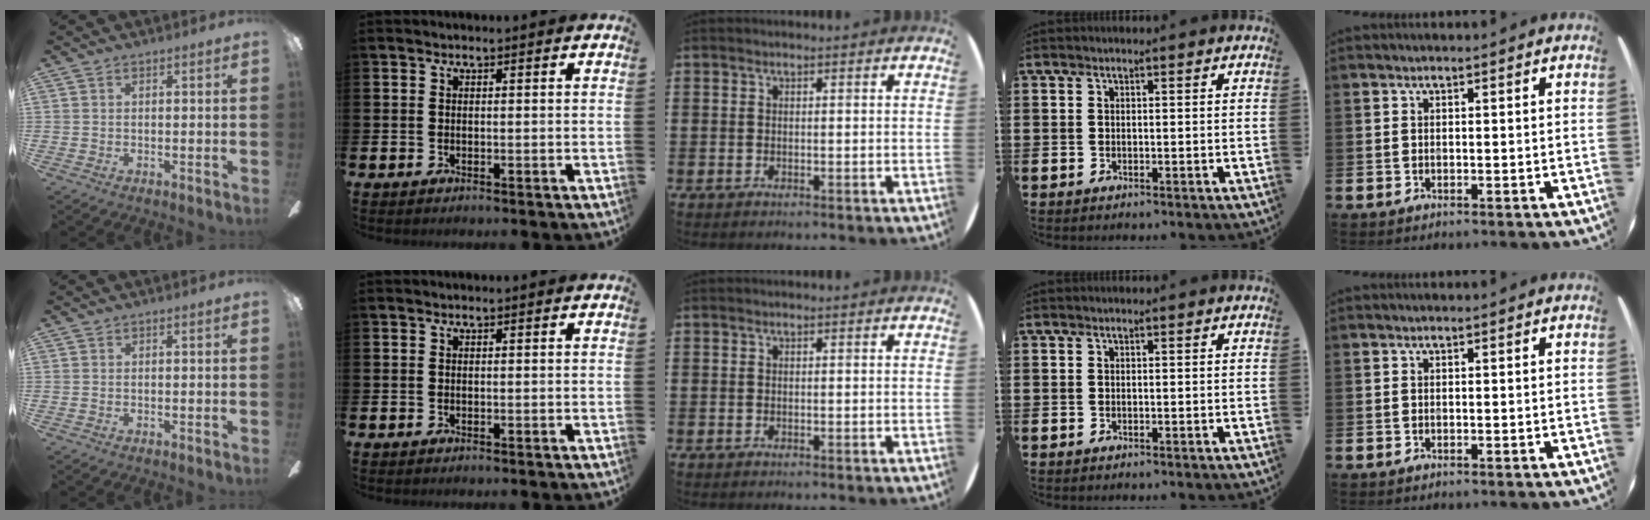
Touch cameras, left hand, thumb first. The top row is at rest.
{}